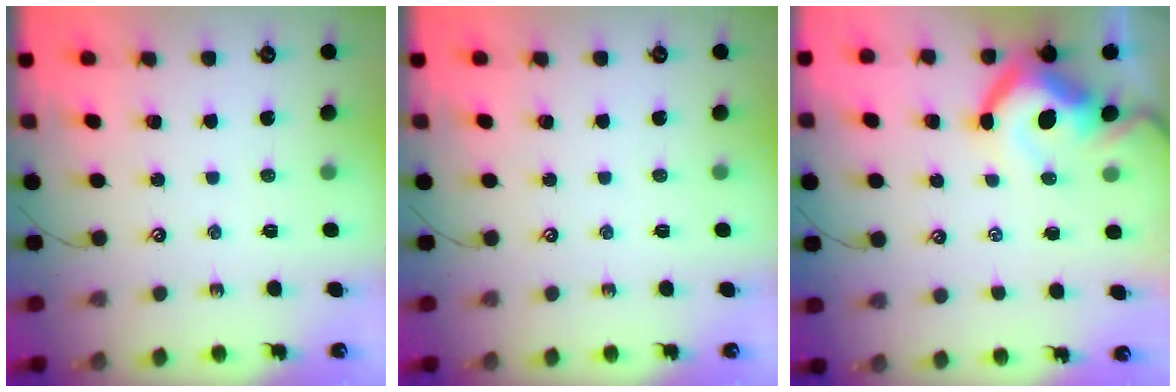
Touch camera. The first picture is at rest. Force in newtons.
{"total": 0.0}
{"total": 10.8, "press": 10.6, "slide": 1.9}